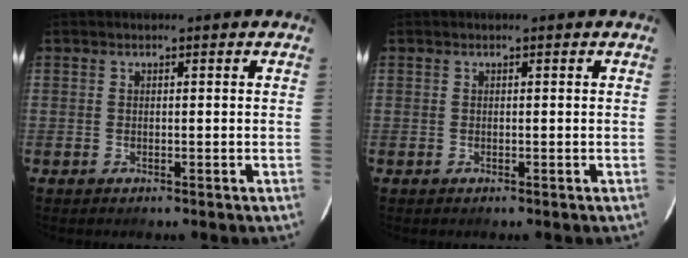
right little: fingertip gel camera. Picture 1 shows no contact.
{"total": 0.0}